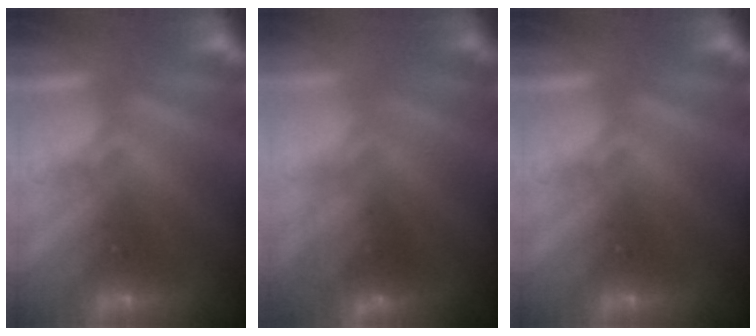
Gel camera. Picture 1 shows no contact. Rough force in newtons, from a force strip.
{"total": 2.9}
{"total": 0.0}